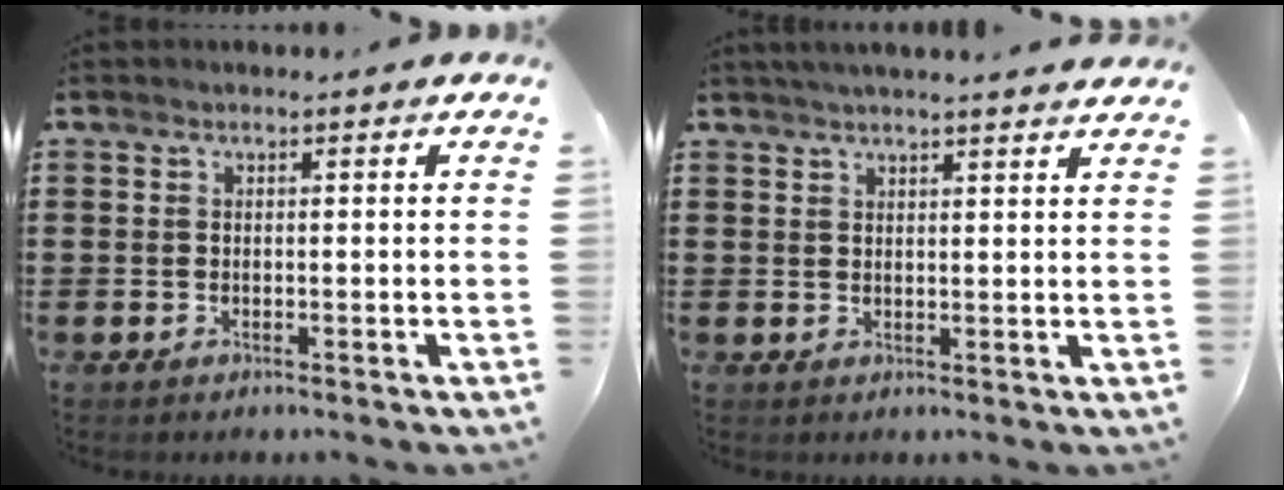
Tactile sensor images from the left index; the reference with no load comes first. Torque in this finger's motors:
{"motor_torque": [1.07, -1.07, 0.41, 0.10]}